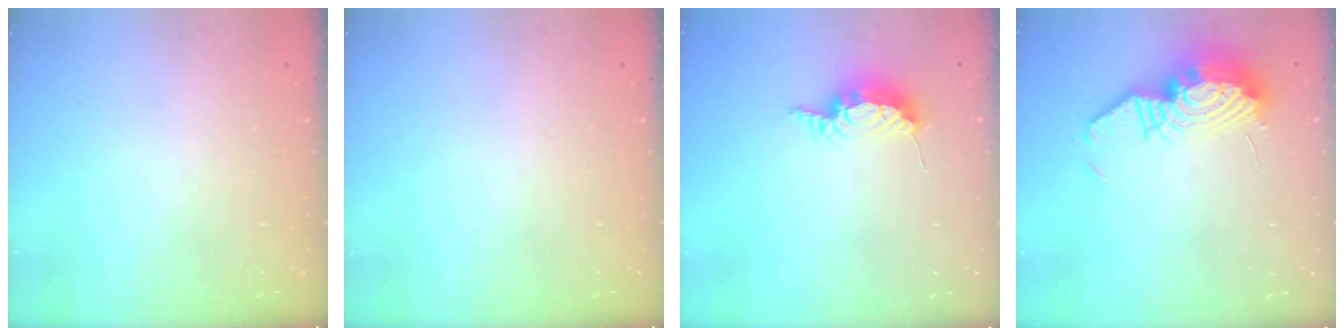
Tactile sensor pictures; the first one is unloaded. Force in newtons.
{"total": 0.0}
{"total": 8.3, "press": 8.3, "slide": 0.1}
{"total": 13.2, "press": 13.1, "slide": 1.1}